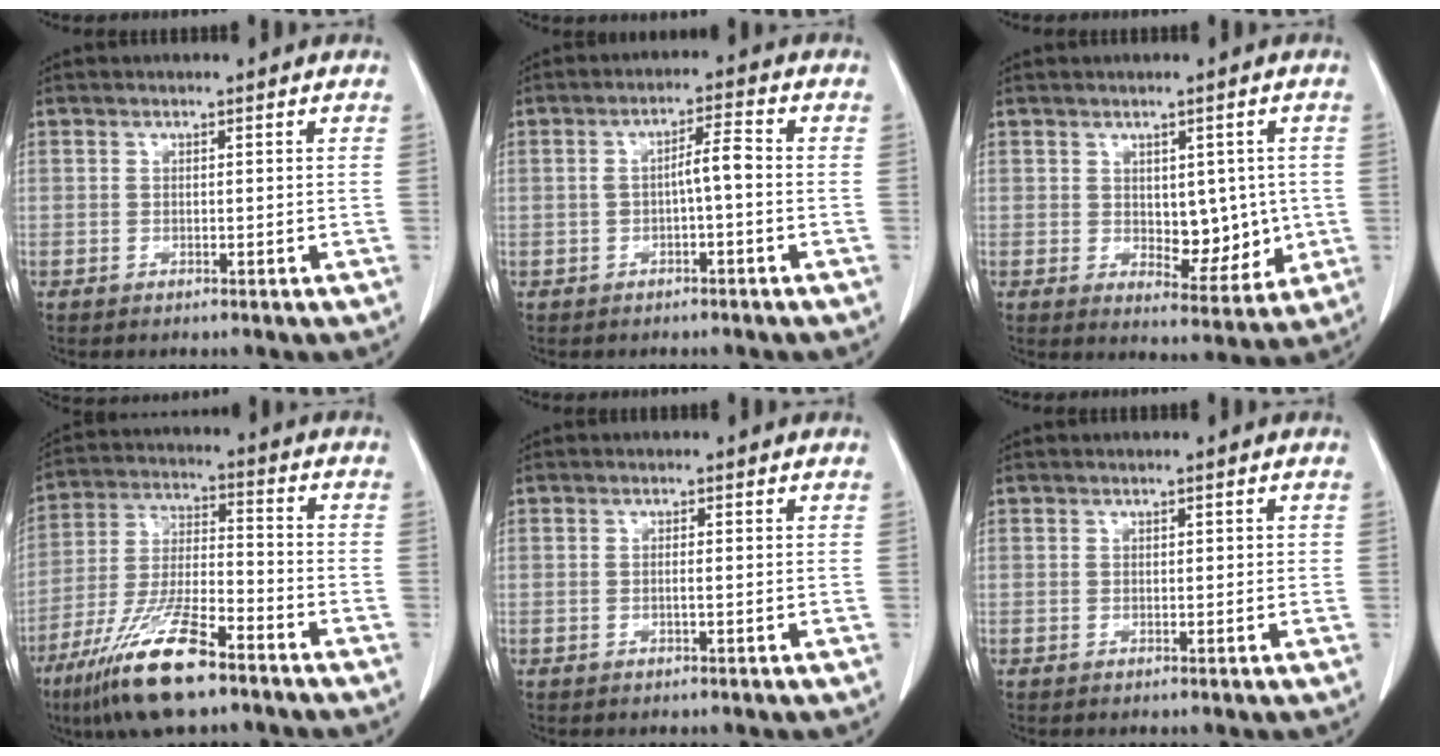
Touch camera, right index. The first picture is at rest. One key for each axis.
{"total": 3.8, "fx": -0.5, "fy": 0.6, "fz": 3.7, "tx": -0.060, "ty": 0.015, "tz": -0.002}
{"total": 6.9, "fx": 0.2, "fy": 3.7, "fz": 5.8, "tx": -0.067, "ty": -0.003, "tz": 0.019}
{"total": 14.6, "fx": -9.6, "fy": 2.7, "fz": 10.7, "tx": -0.220, "ty": -0.027, "tz": -0.174}
{"total": 0.6, "fx": 0.0, "fy": 0.0, "fz": 0.6, "tx": -0.010, "ty": 0.002, "tz": 0.001}
{"total": 0.7, "fx": 0.2, "fy": 0.3, "fz": 0.6, "tx": -0.007, "ty": 0.002, "tz": 0.004}